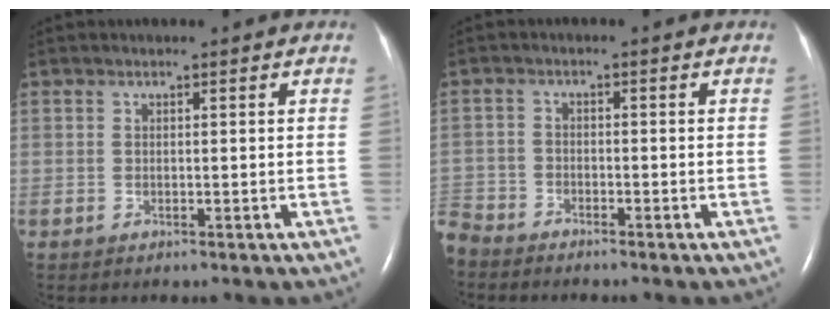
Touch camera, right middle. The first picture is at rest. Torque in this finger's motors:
{"motor_torque": [1.07, -1.07, 1.05, 0.21]}